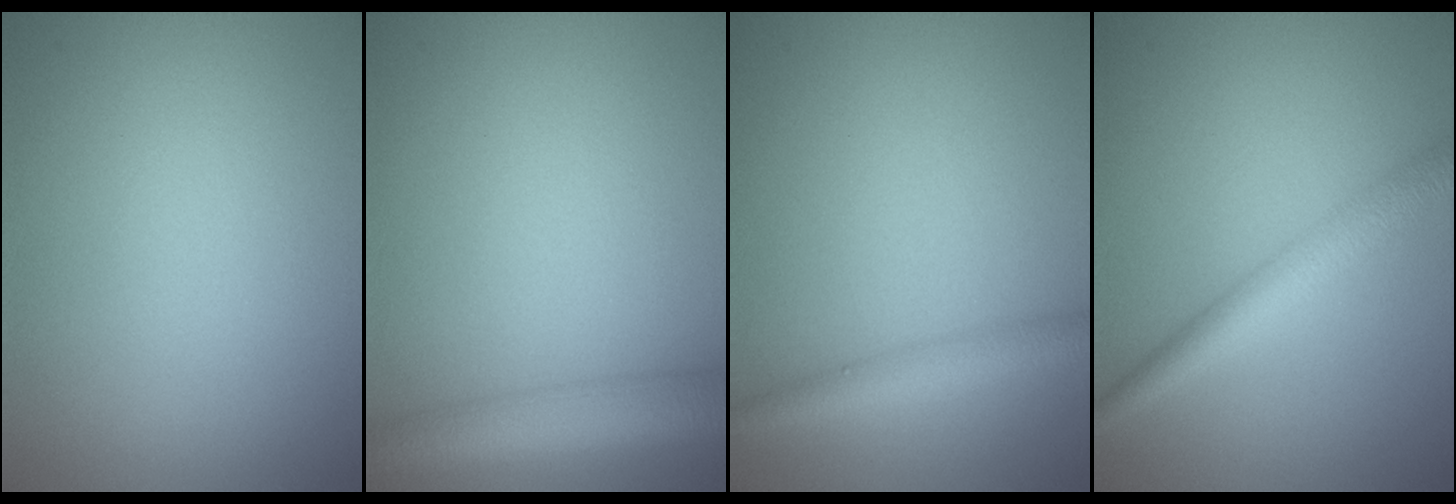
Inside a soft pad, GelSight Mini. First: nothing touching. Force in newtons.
{"total": 5.4, "press": 5.4, "slide": 0.1}
{"total": 3.0, "press": 3.0, "slide": 0.1}
{"total": 3.7, "press": 3.7, "slide": 0.0}